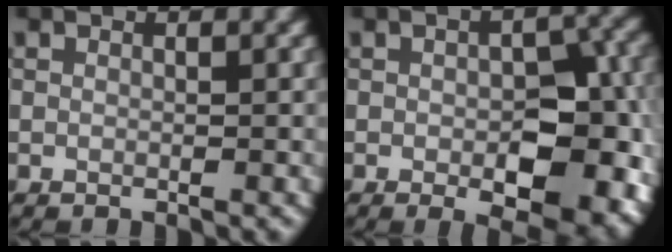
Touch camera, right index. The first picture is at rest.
{"total": 10.4, "force": [-2.5, 5.4, 8.6], "torque": [-0.103, -0.014, -0.024]}